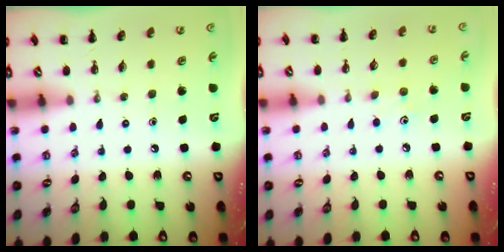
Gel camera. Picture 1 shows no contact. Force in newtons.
{"total": 3.2, "press": 3.1, "slide": 1.0}